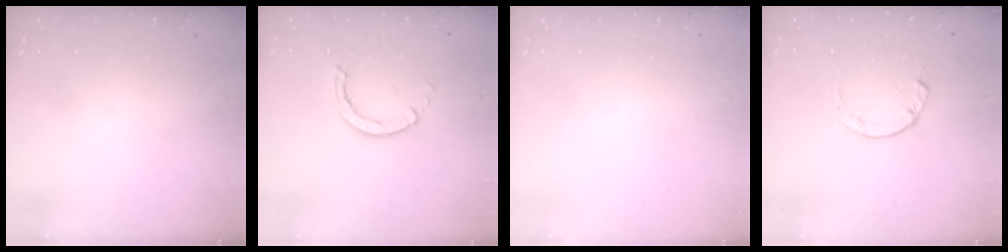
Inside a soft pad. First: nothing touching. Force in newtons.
{"total": 2.8, "press": 2.8, "slide": 0.2}
{"total": 0.0}
{"total": 4.0, "press": 3.9, "slide": 0.7}